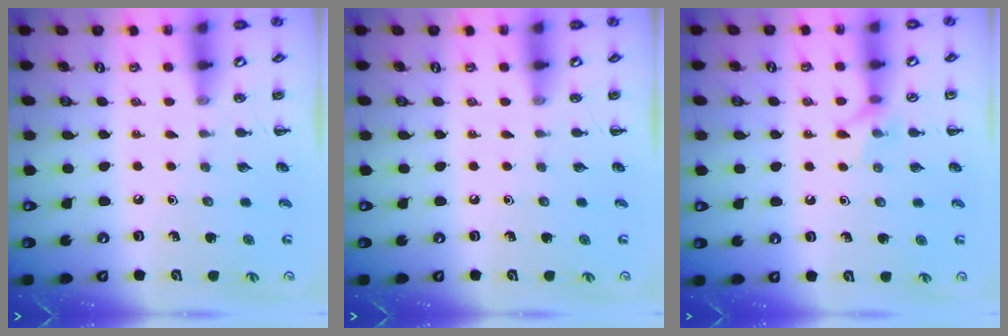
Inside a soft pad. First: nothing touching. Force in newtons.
{"total": 0.0}
{"total": 6.4, "press": 6.3, "slide": 0.9}